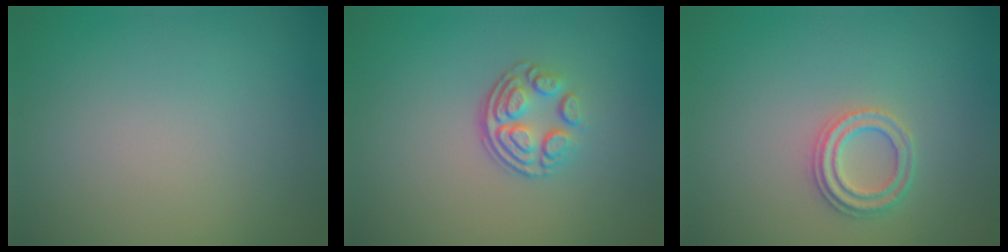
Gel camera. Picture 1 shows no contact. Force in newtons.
{"total": 3.6, "press": 2.5, "slide": 2.6}
{"total": 2.3, "press": 2.1, "slide": 0.8}